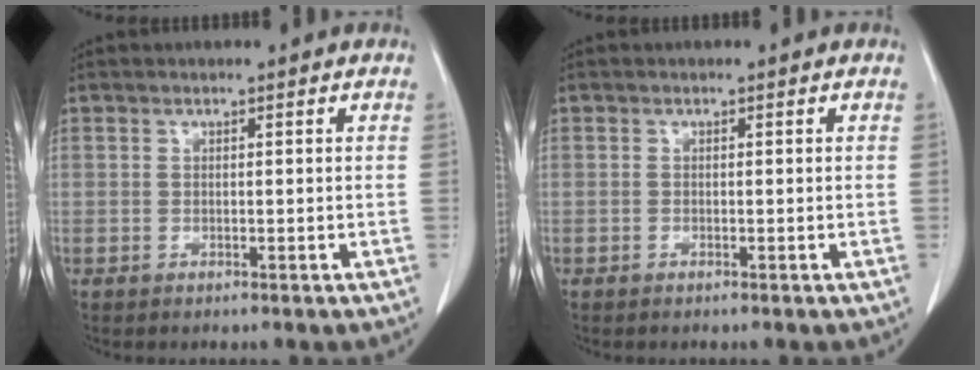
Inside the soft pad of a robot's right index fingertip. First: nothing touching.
{"total": 0.0}